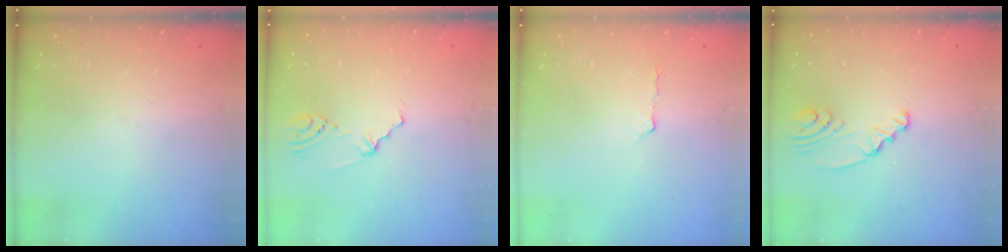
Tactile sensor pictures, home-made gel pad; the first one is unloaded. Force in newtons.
{"total": 2.3, "press": 1.7, "slide": 1.5}
{"total": 2.9, "press": 2.8, "slide": 0.8}
{"total": 3.4, "press": 3.4, "slide": 0.3}